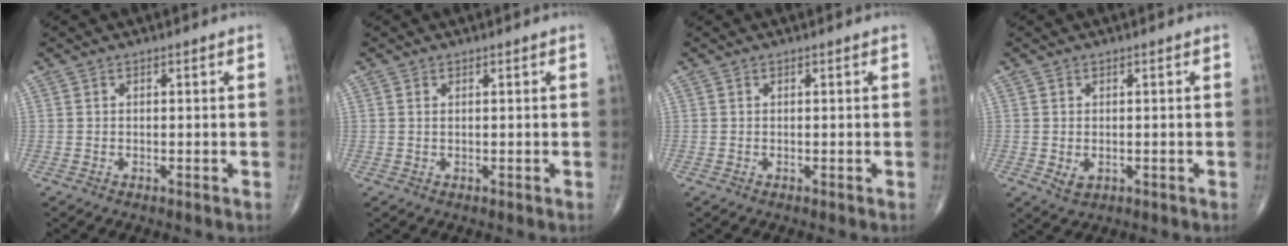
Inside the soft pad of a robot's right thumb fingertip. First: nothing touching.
{"total": 0.5, "force": [0.2, 0.2, 0.4], "torque": [-0.012, 0.002, 0.005]}
{"total": 0.0}
{"total": 2.4, "force": [-0.2, 1.6, 1.7], "torque": [-0.021, -0.004, 0.006]}